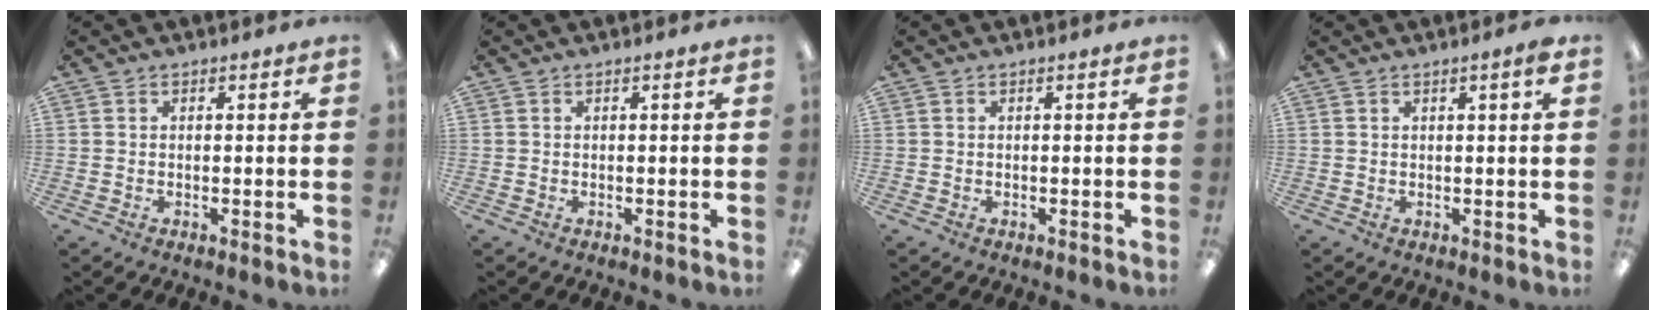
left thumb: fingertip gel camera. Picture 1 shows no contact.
{"total": 0.0}
{"total": 0.0}
{"total": 2.1, "force": [1.2, 0.1, 1.7], "torque": [-0.027, -0.002, 0.018]}